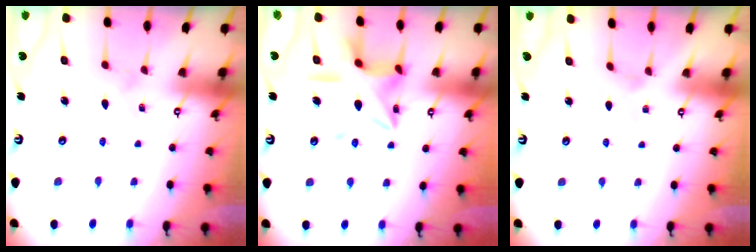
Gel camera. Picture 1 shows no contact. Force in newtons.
{"total": 13.8, "press": 13.8, "slide": 1.0}
{"total": 0.9, "press": 0.9, "slide": 0.3}